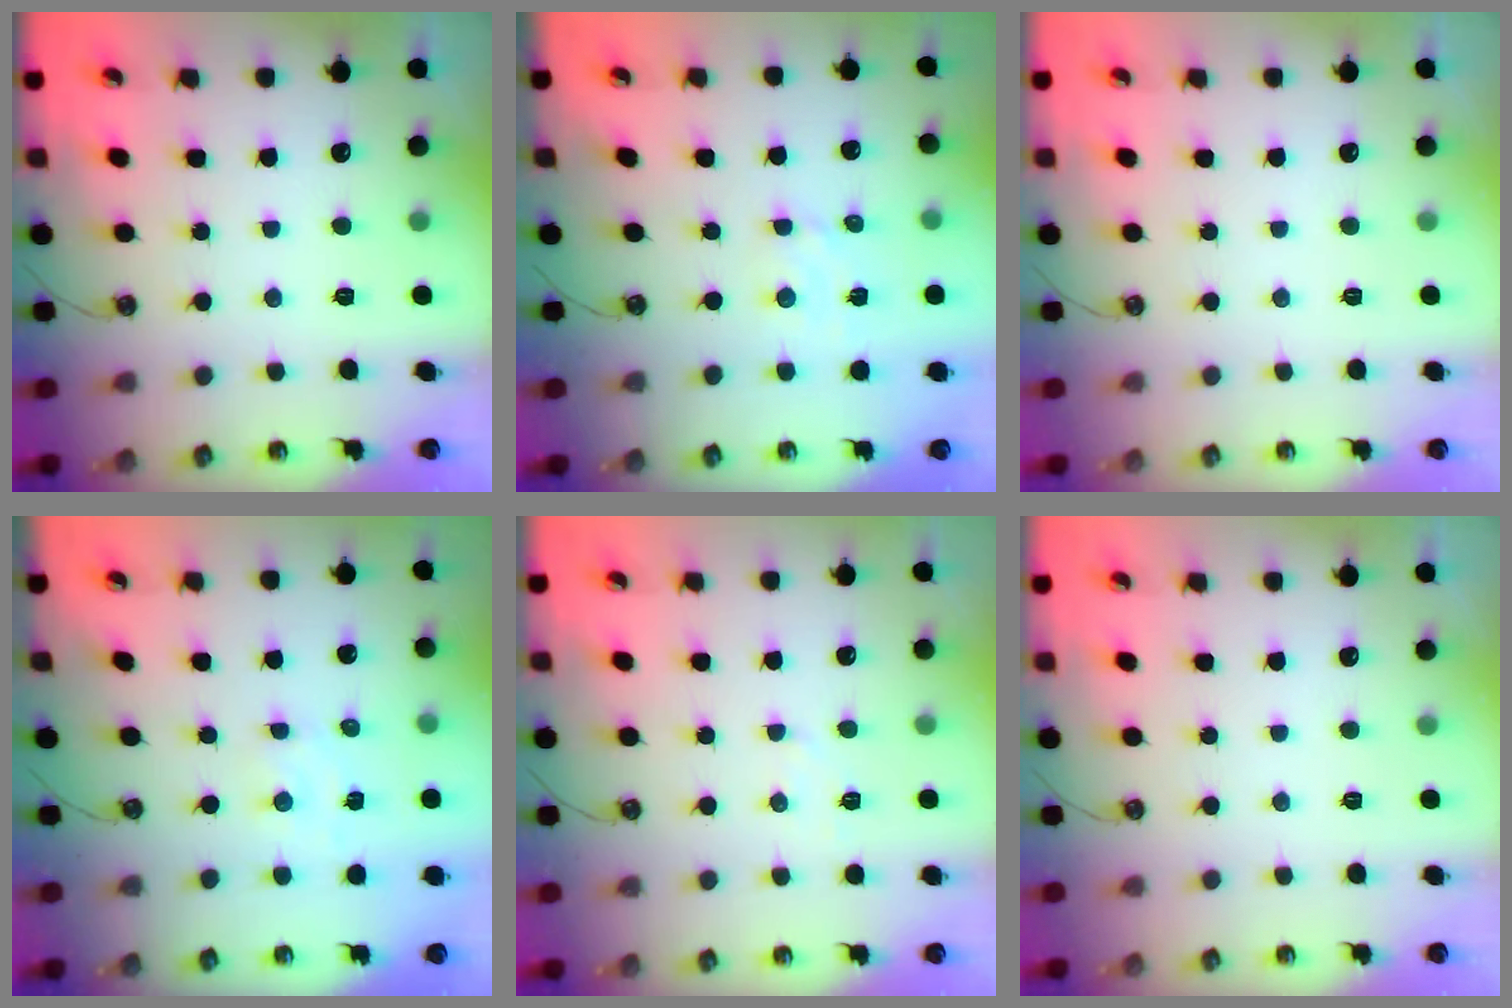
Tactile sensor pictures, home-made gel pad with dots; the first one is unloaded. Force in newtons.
{"total": 2.2, "press": 2.2, "slide": 0.3}
{"total": 0.0}
{"total": 2.3, "press": 2.3, "slide": 0.4}
{"total": 3.7, "press": 3.7, "slide": 0.6}
{"total": 0.0}